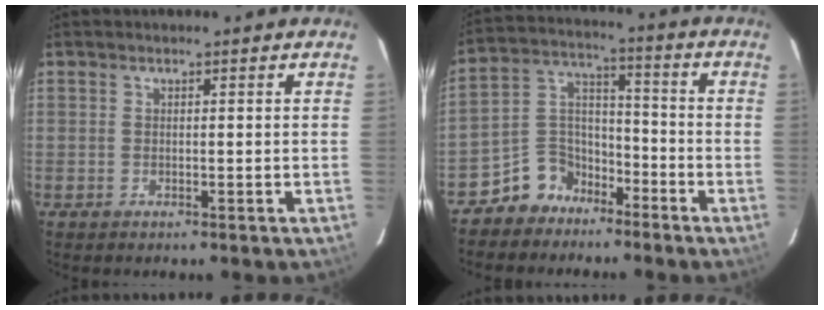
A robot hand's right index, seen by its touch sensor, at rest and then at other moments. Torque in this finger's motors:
{"motor_torque": [0.16, -0.62, -0.13, -0.09]}